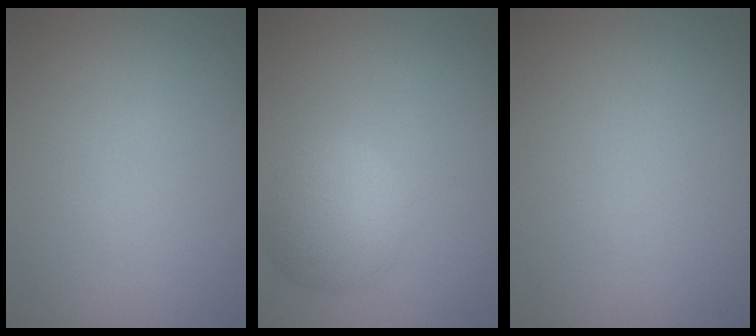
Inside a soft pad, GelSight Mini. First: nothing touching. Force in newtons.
{"total": 4.4, "press": 4.4, "slide": 0.4}
{"total": 0.0}